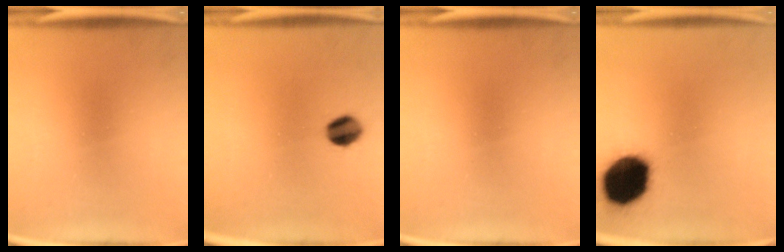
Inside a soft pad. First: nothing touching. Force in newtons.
{"total": 6.2}
{"total": 0.0}
{"total": 18.8}